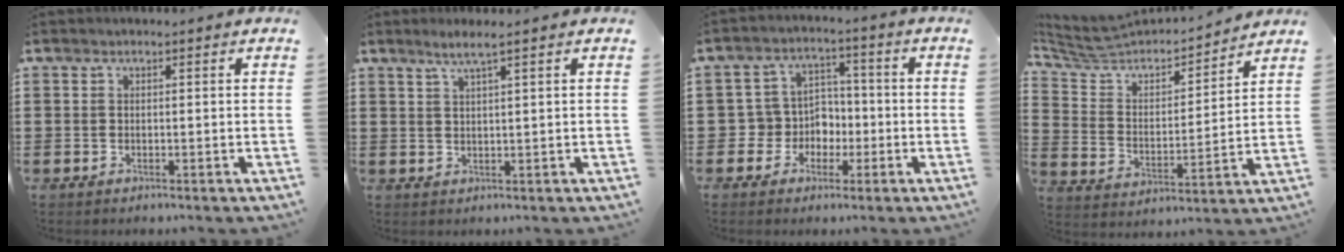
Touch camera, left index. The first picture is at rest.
{"total": 2.4, "force": [1.5, -0.2, 1.9], "torque": [-0.040, 0.000, 0.027]}
{"total": 5.6, "force": [-1.0, 5.4, 1.3], "torque": [-0.054, 0.006, -0.022]}
{"total": 5.2, "force": [4.7, 1.8, 1.3], "torque": [-0.058, -0.037, 0.073]}